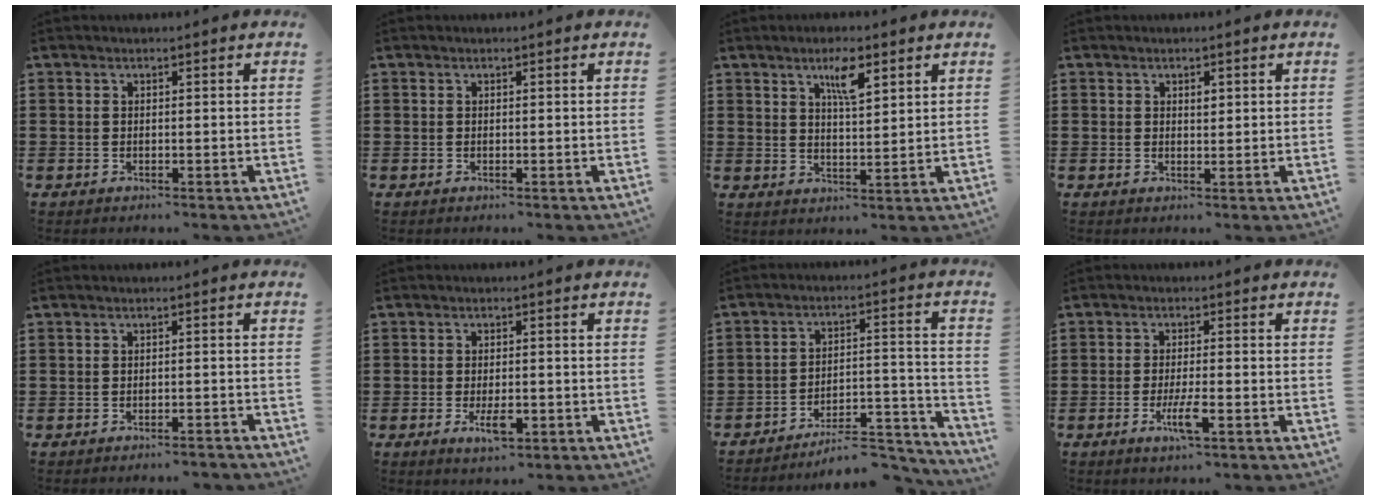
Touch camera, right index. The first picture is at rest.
{"total": 0.0}
{"total": 5.2, "force": [3.0, 1.3, 4.0], "torque": [-0.072, 0.002, 0.047]}
{"total": 1.2, "force": [0.5, 0.7, 0.8], "torque": [-0.010, 0.001, 0.007]}
{"total": 1.5, "force": [-1.4, -0.1, 0.4], "torque": [-0.010, 0.001, -0.029]}
{"total": 4.0, "force": [-1.4, 1.5, 3.4], "torque": [-0.071, -0.002, -0.028]}
{"total": 8.1, "force": [-7.4, 1.7, 3.1], "torque": [-0.038, 0.023, -0.138]}
{"total": 4.5, "force": [-1.9, 0.5, 4.0], "torque": [-0.086, -0.015, -0.037]}